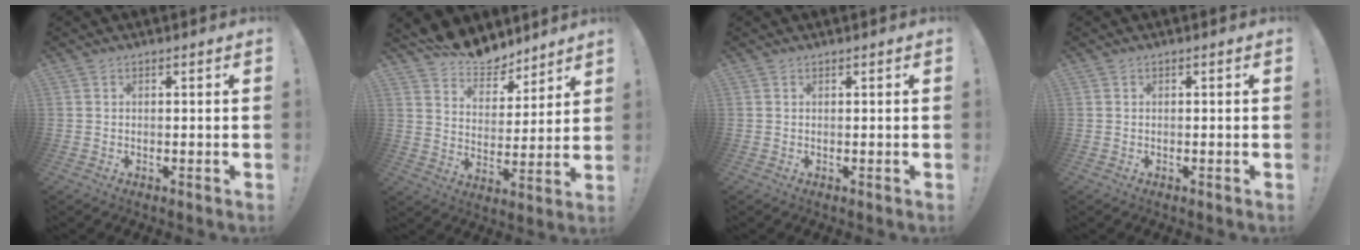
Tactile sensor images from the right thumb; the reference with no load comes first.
{"total": 10.6, "force": [9.3, 4.7, 1.8], "torque": [-0.042, -0.078, 0.177]}
{"total": 0.0}
{"total": 0.0}